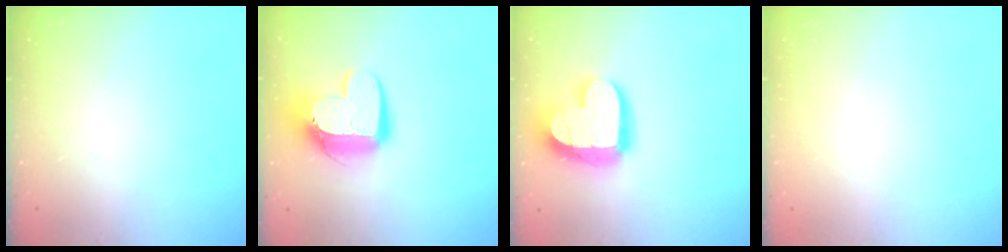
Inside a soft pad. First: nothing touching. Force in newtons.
{"total": 13.7, "press": 13.7, "slide": 1.2}
{"total": 17.1, "press": 17.0, "slide": 1.6}
{"total": 0.0}